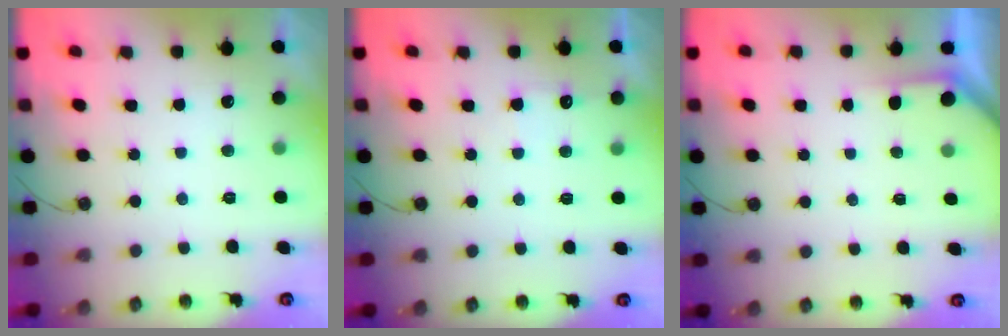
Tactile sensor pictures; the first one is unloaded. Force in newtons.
{"total": 5.4, "press": 5.4, "slide": 0.6}
{"total": 2.2, "press": 2.2, "slide": 0.3}